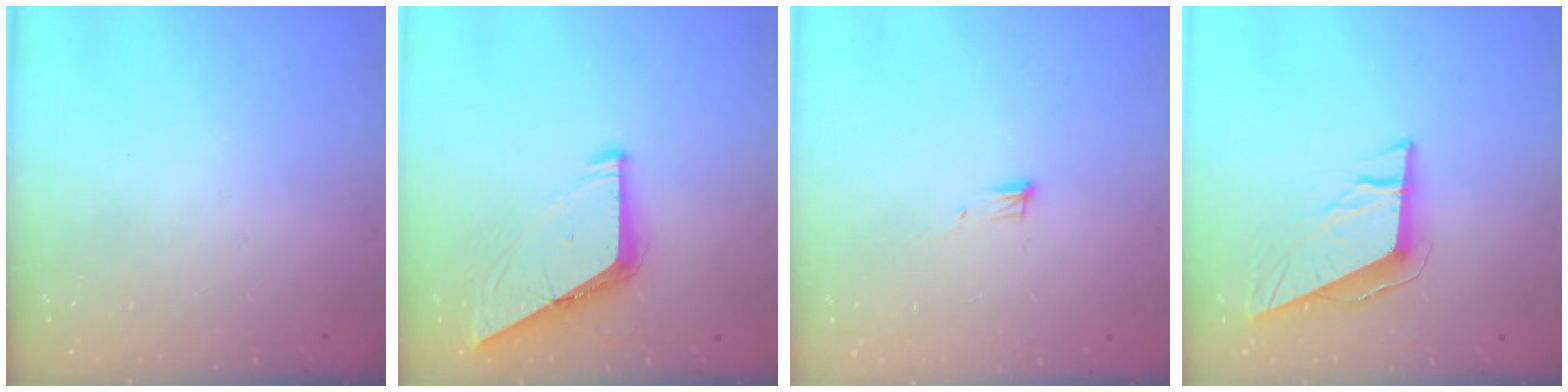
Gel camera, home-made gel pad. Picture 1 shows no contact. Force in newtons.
{"total": 8.6, "press": 8.5, "slide": 0.9}
{"total": 5.1, "press": 4.9, "slide": 1.1}
{"total": 9.5, "press": 9.4, "slide": 1.7}